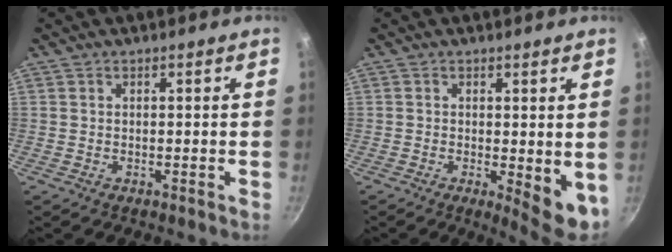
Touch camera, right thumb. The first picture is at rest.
{"total": 6.6, "force": [-0.4, 2.5, 6.1], "torque": [-0.073, -0.010, 0.000]}